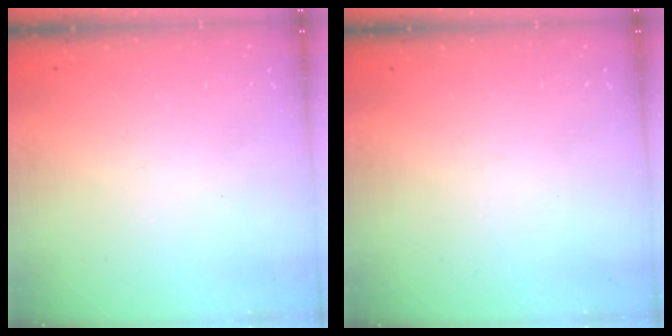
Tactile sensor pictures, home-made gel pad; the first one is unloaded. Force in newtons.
{"total": 0.0}